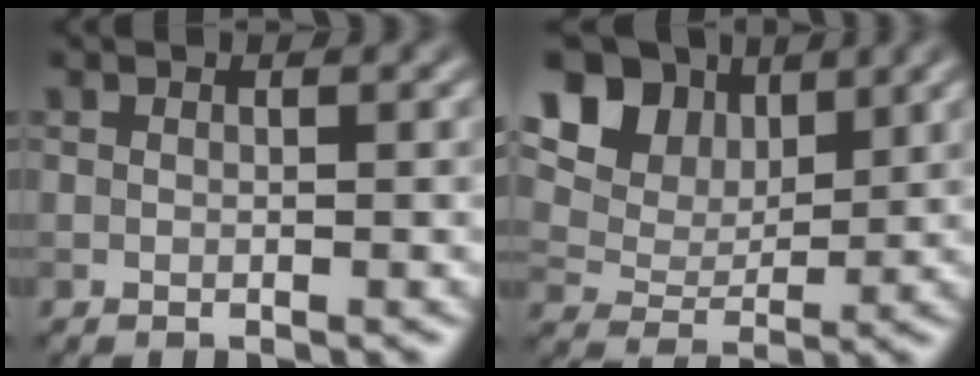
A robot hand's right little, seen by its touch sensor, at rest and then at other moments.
{"total": 11.6, "force": [6.1, 7.8, 6.0], "torque": [-0.114, 0.021, 0.106]}